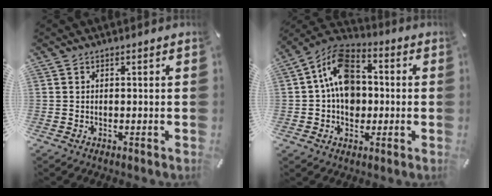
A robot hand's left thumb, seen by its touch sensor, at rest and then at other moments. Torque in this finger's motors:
{"motor_torque": [1.70, 3.10, 1.00, 0.56, 0.26]}